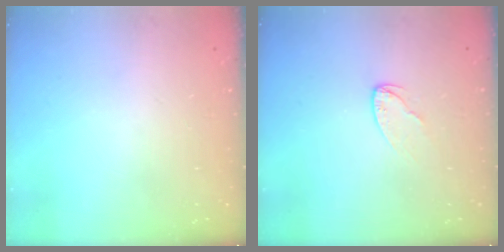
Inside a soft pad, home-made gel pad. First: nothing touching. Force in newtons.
{"total": 4.8, "press": 4.8, "slide": 0.4}